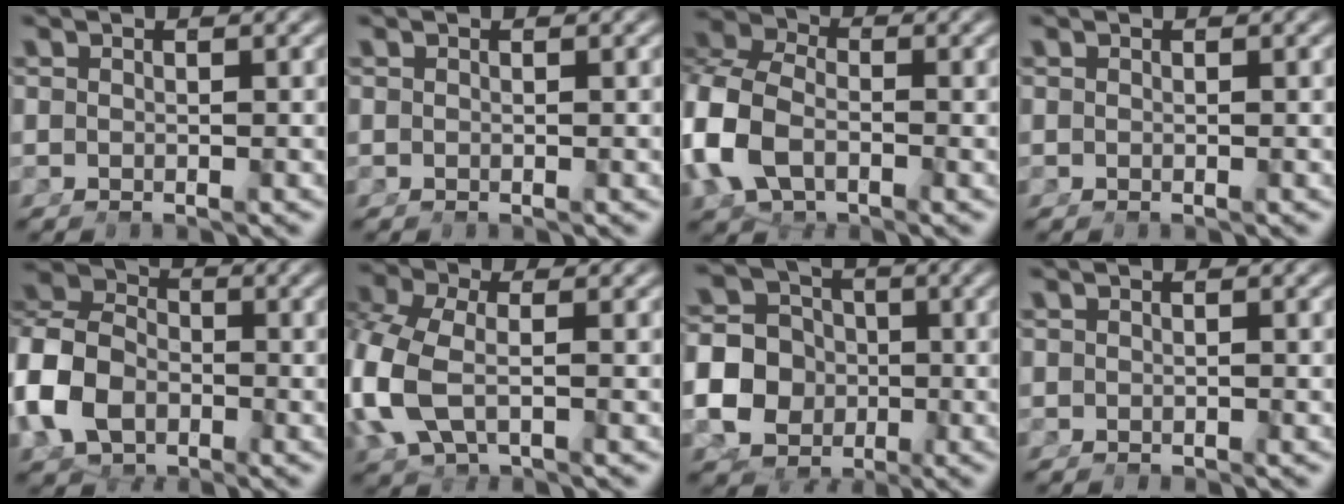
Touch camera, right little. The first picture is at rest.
{"total": 0.0}
{"total": 8.5, "force": [-0.3, 6.8, 5.0], "torque": [-0.122, -0.009, -0.007]}
{"total": 0.0}
{"total": 10.0, "force": [-0.5, 8.3, 5.5], "torque": [-0.130, -0.018, -0.007]}
{"total": 6.9, "force": [-0.8, 5.1, 4.6], "torque": [-0.144, -0.033, 0.001]}
{"total": 14.6, "force": [-2.1, 13.3, 5.6], "torque": [-0.152, -0.069, -0.026]}
{"total": 0.0}